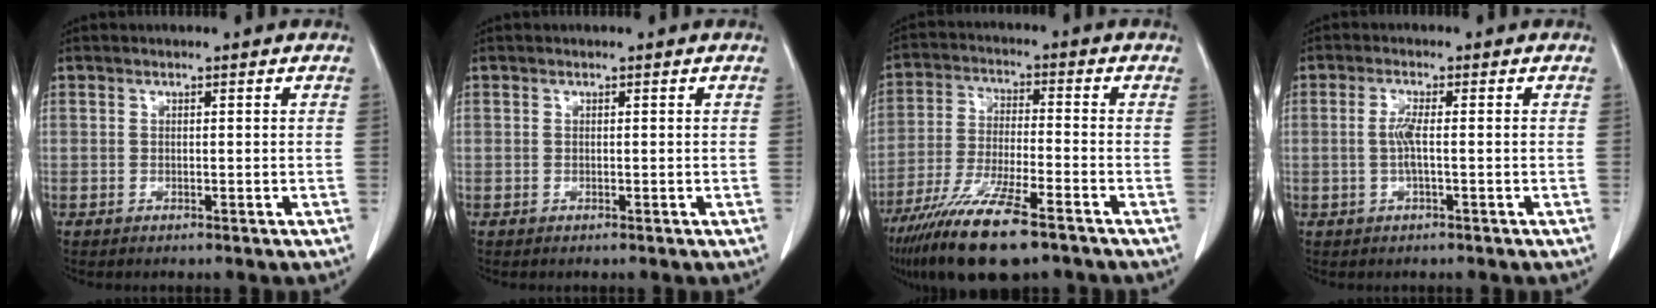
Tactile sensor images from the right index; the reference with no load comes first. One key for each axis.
{"total": 0.0}
{"total": 15.9, "fx": -10.3, "fy": 3.0, "fz": 11.7, "tx": -0.244, "ty": -0.037, "tz": -0.190}
{"total": 2.6, "fx": -0.2, "fy": 0.1, "fz": 2.6, "tx": -0.053, "ty": 0.002, "tz": -0.005}